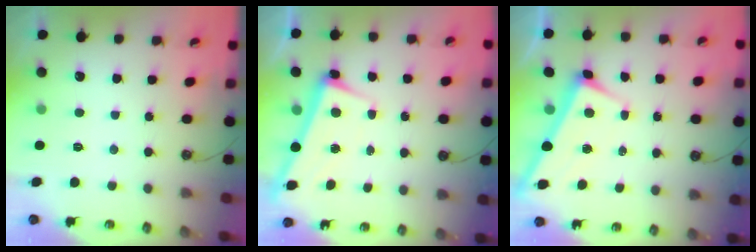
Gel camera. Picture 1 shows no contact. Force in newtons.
{"total": 2.6, "press": 2.5, "slide": 0.7}
{"total": 3.1, "press": 3.1, "slide": 0.1}